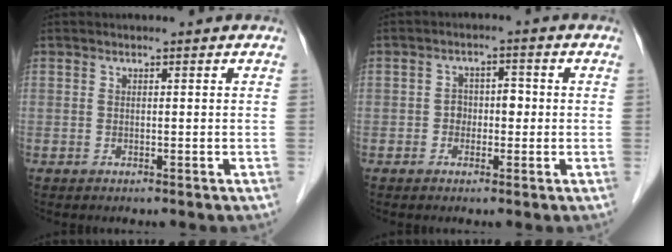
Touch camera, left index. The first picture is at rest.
{"total": 3.1, "force": [-0.9, 2.1, 2.1], "torque": [-0.028, 0.012, -0.014]}